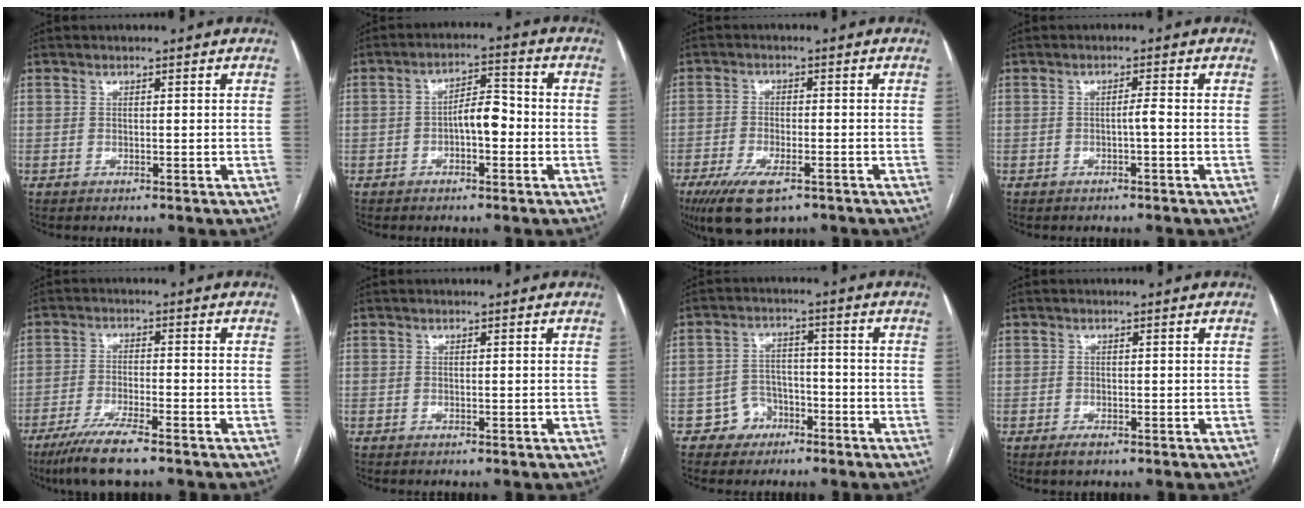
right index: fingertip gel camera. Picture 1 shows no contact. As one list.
[{"total": 5.2, "force": [-1.3, 2.1, 4.6], "torque": [-0.074, 0.021, -0.022]}, {"total": 8.4, "force": [-5.2, 2.9, 5.9], "torque": [-0.106, -0.014, -0.084]}, {"total": 1.4, "force": [-0.5, -0.1, 1.3], "torque": [-0.019, 0.002, -0.008]}, {"total": 8.1, "force": [-5.9, 0.6, 5.5], "torque": [-0.101, -0.021, -0.105]}, {"total": 0.0}, {"total": 4.9, "force": [-2.7, 4.0, 0.4], "torque": [0.002, 0.016, -0.039]}, {"total": 1.4, "force": [-0.9, 0.8, 0.8], "torque": [-0.013, 0.000, -0.011]}]